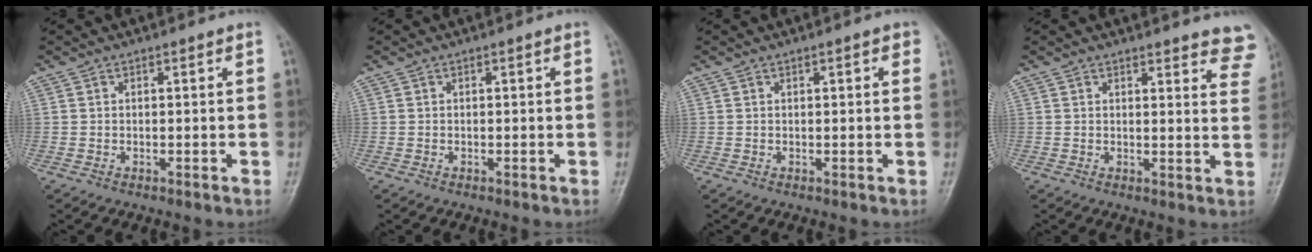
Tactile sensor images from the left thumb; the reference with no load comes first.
{"total": 0.0}
{"total": 1.7, "force": [0.7, 0.6, 1.4], "torque": [-0.015, 0.001, 0.007]}
{"total": 9.4, "force": [8.6, 2.6, 2.9], "torque": [0.015, -0.040, 0.070]}